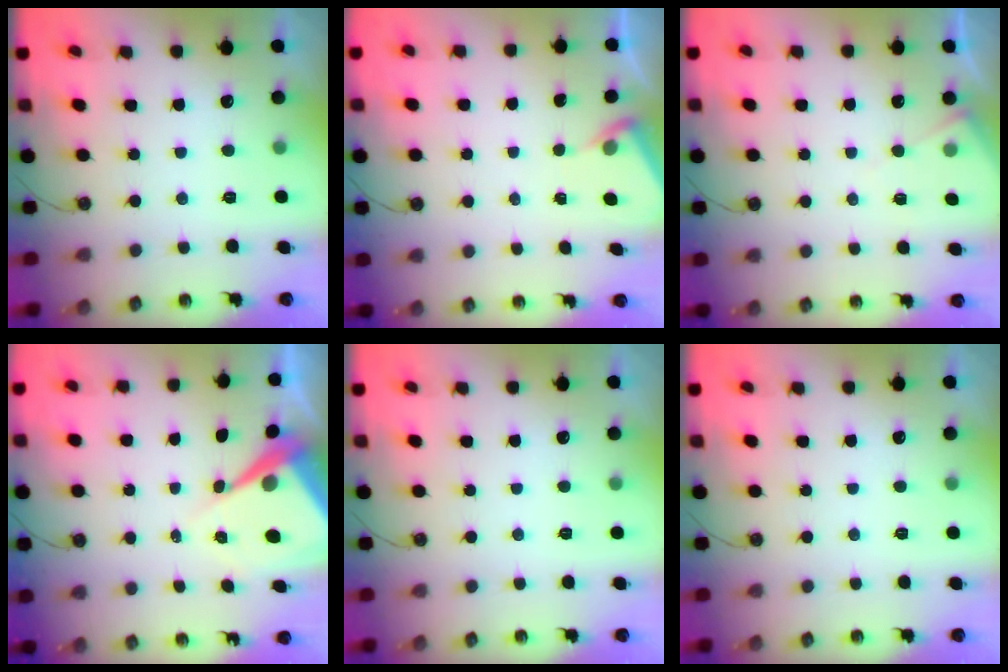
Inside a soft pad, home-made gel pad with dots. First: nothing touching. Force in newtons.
{"total": 3.3, "press": 3.3, "slide": 0.5}
{"total": 5.8, "press": 5.8, "slide": 0.8}
{"total": 9.6, "press": 9.5, "slide": 0.9}
{"total": 0.0}
{"total": 0.0}